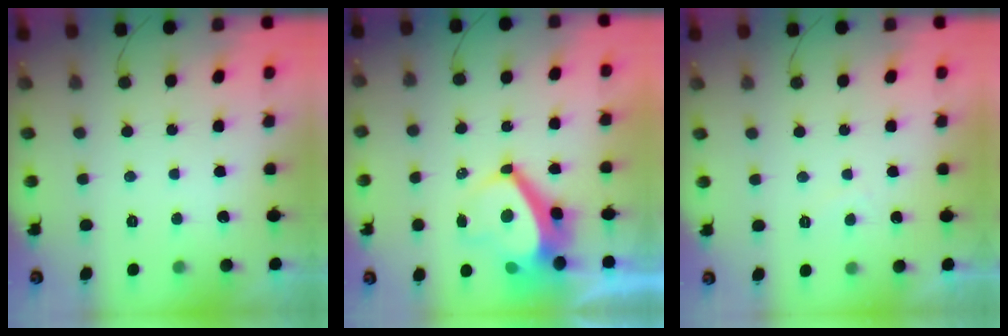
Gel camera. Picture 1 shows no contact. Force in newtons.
{"total": 6.7, "press": 6.6, "slide": 0.9}
{"total": 1.1, "press": 0.8, "slide": 0.7}